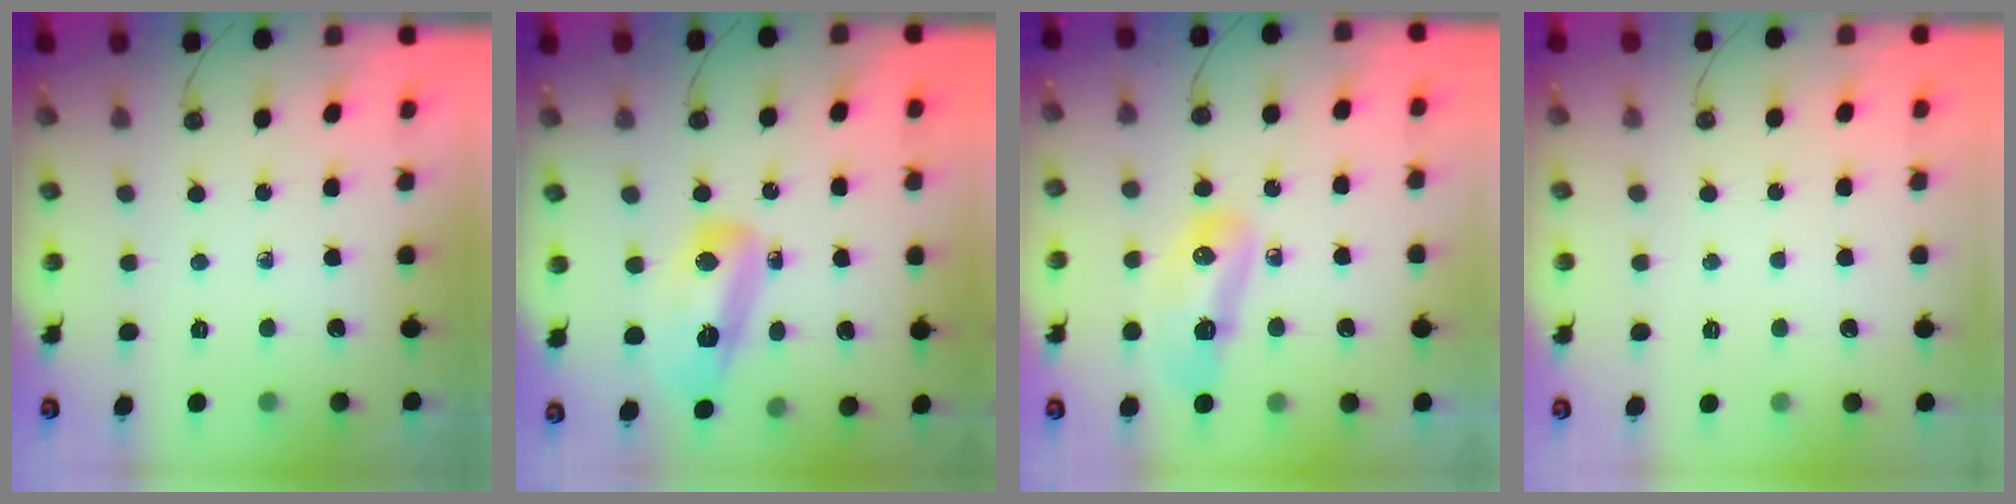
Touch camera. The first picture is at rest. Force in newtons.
{"total": 11.9, "press": 11.8, "slide": 1.1}
{"total": 9.3, "press": 9.2, "slide": 1.8}
{"total": 1.3, "press": 1.3, "slide": 0.1}